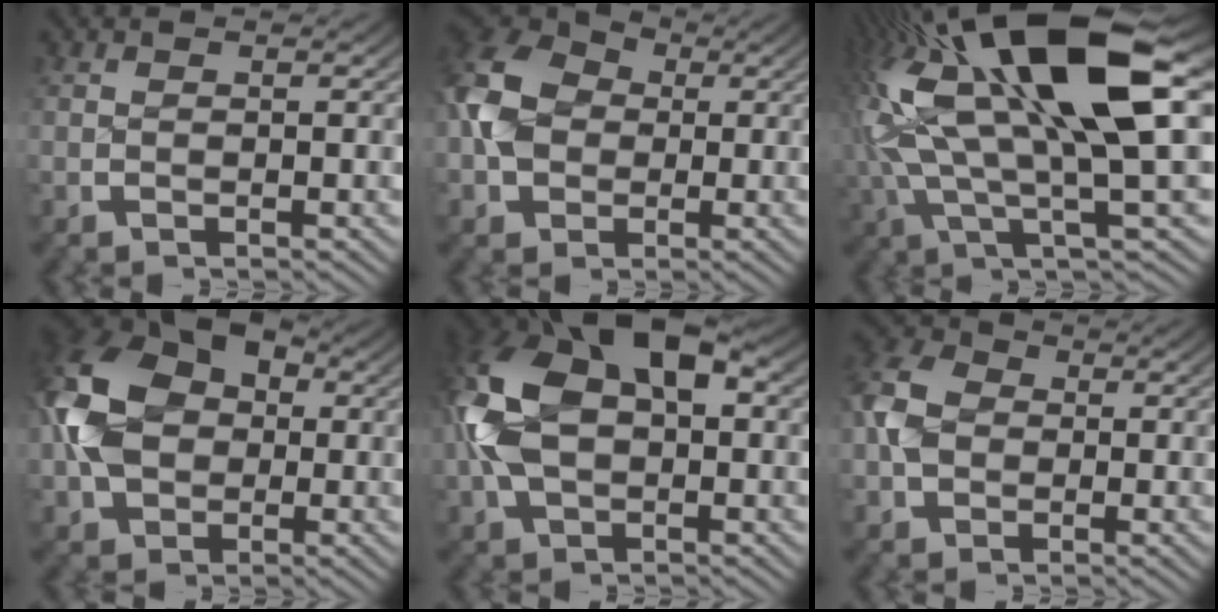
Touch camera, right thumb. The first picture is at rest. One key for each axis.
{"total": 10.0, "fx": 0.9, "fy": 7.9, "fz": 6.1, "tx": -0.150, "ty": -0.014, "tz": 0.015}
{"total": 17.0, "fx": 2.4, "fy": 7.5, "fz": 15.1, "tx": -0.291, "ty": 0.004, "tz": 0.039}
{"total": 12.5, "fx": 0.7, "fy": 9.3, "fz": 8.2, "tx": -0.207, "ty": -0.025, "tz": 0.020}
{"total": 12.5, "fx": 0.8, "fy": 8.6, "fz": 9.0, "tx": -0.211, "ty": -0.002, "tz": 0.012}
{"total": 6.6, "fx": 0.1, "fy": 5.4, "fz": 3.8, "tx": -0.104, "ty": -0.015, "tz": -0.001}